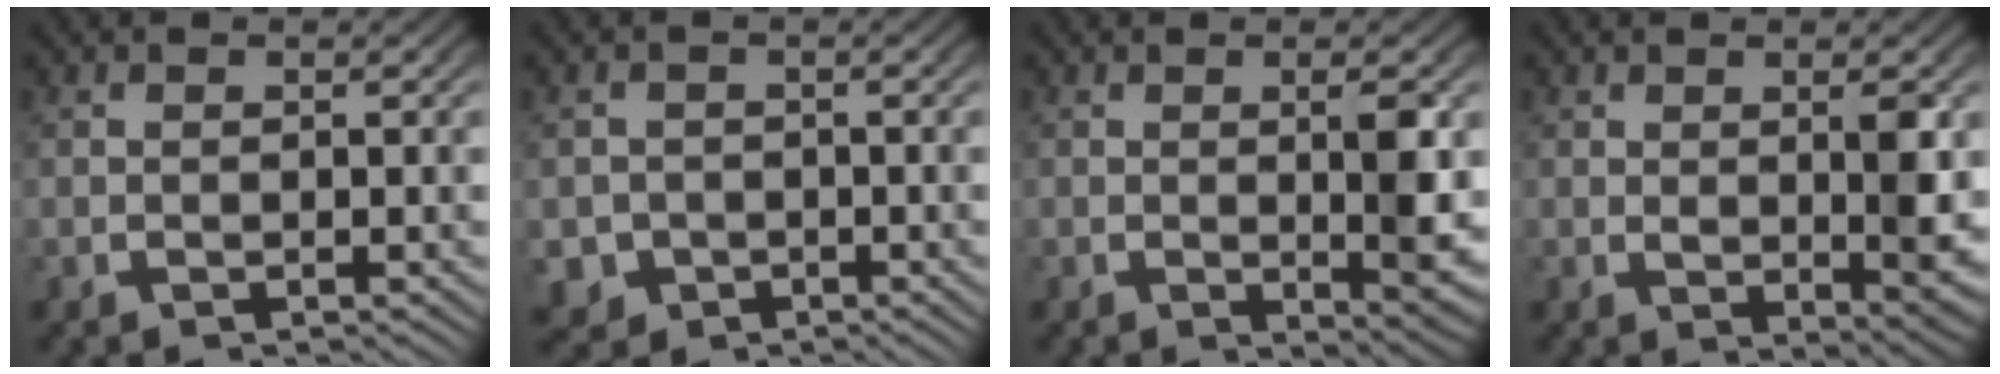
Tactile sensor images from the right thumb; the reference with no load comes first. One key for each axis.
{"total": 4.4, "fx": -2.1, "fy": 3.6, "fz": 1.2, "tx": -0.031, "ty": -0.034, "tz": -0.024}
{"total": 4.6, "fx": 0.0, "fy": 1.2, "fz": 4.4, "tx": -0.063, "ty": -0.012, "tz": 0.005}
{"total": 4.4, "fx": 0.4, "fy": 1.5, "fz": 4.1, "tx": -0.062, "ty": -0.016, "tz": 0.017}